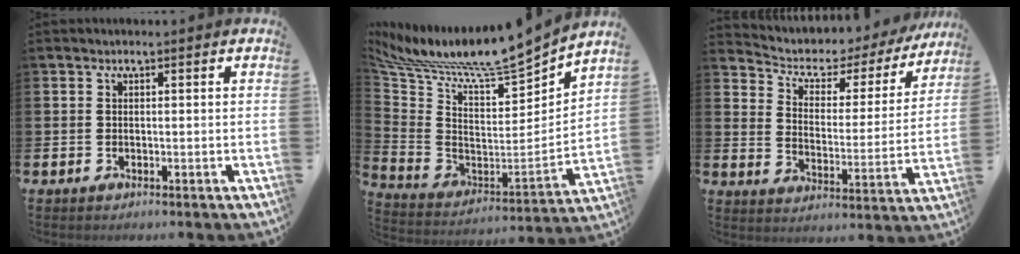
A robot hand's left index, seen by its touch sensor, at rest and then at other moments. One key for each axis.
{"total": 10.0, "fx": 9.2, "fy": 0.5, "fz": 3.9, "tx": -0.110, "ty": -0.075, "tz": 0.147}
{"total": 4.5, "fx": 3.7, "fy": 2.2, "fz": 1.2, "tx": -0.053, "ty": -0.032, "tz": 0.054}